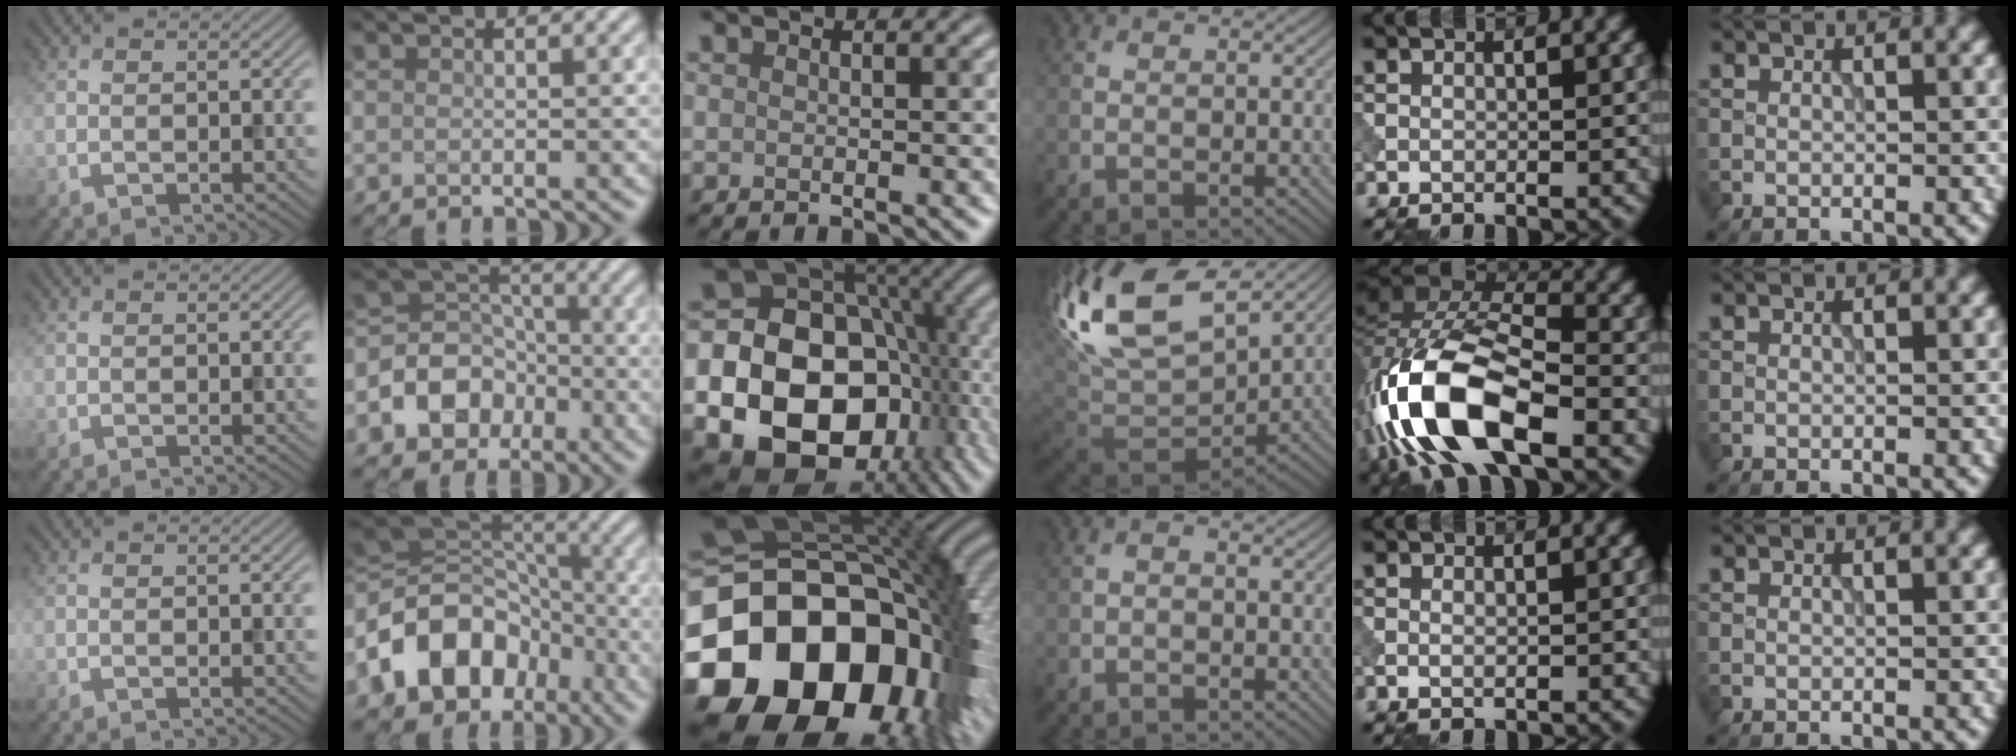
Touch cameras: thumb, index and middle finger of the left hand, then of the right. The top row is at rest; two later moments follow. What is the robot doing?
{"motion": "insert", "object": "peg toy"}